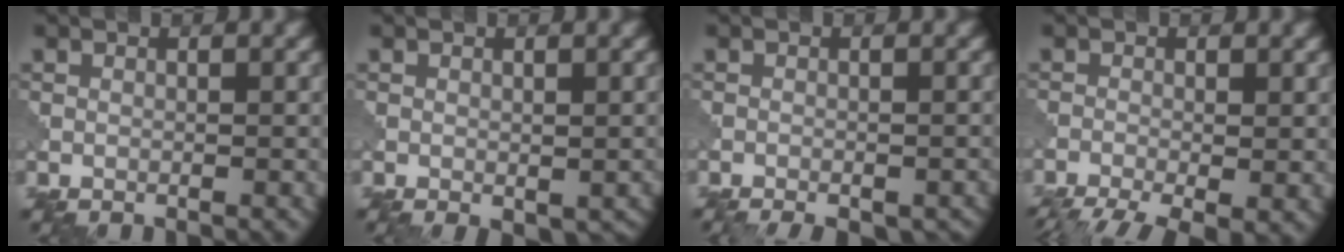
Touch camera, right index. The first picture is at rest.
{"total": 1.5, "force": [-0.2, 0.9, 1.2], "torque": [-0.017, -0.009, 0.001]}
{"total": 4.6, "force": [-3.6, 1.7, 2.3], "torque": [-0.028, -0.007, -0.040]}
{"total": 6.2, "force": [-4.0, 1.7, 4.4], "torque": [-0.077, -0.020, -0.070]}